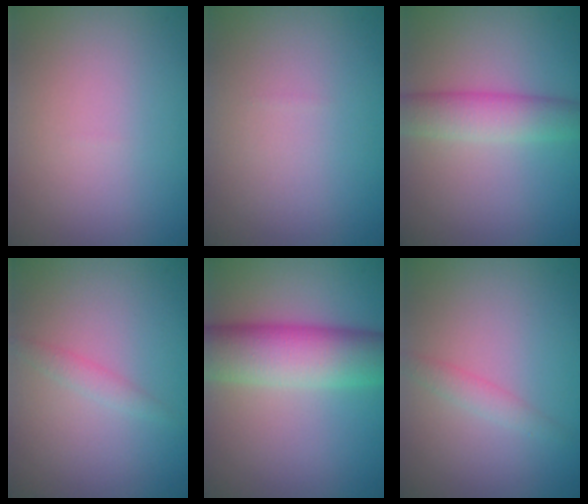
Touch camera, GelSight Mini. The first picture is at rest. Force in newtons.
{"total": 0.0}
{"total": 4.1, "press": 4.1, "slide": 0.1}
{"total": 1.2, "press": 1.2, "slide": 0.1}
{"total": 8.7, "press": 8.7, "slide": 0.4}
{"total": 1.4, "press": 1.4, "slide": 0.1}